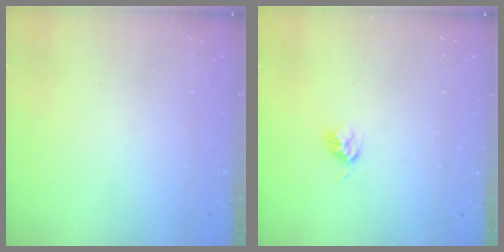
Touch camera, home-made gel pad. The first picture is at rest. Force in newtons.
{"total": 3.7, "press": 3.6, "slide": 0.5}